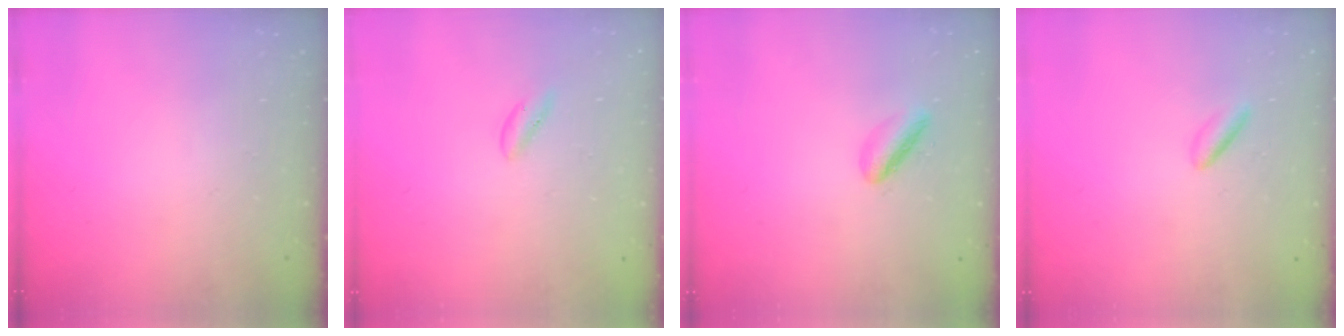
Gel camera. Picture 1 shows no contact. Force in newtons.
{"total": 0.0}
{"total": 4.1, "press": 4.1, "slide": 0.6}
{"total": 1.5, "press": 1.3, "slide": 0.7}